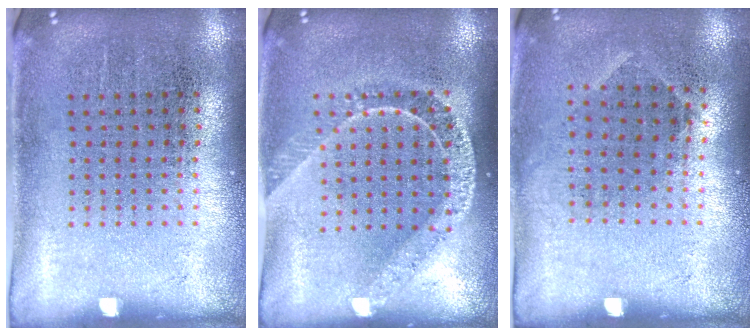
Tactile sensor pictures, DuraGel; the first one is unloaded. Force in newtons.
{"total": 1.7, "press": 1.4, "slide": 1.0}
{"total": 0.9, "press": 0.7, "slide": 0.7}